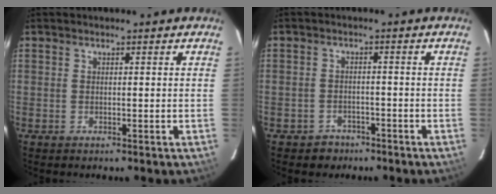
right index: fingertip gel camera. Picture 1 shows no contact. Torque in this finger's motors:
{"motor_torque": [0.46, -0.72, -0.01, -0.05]}